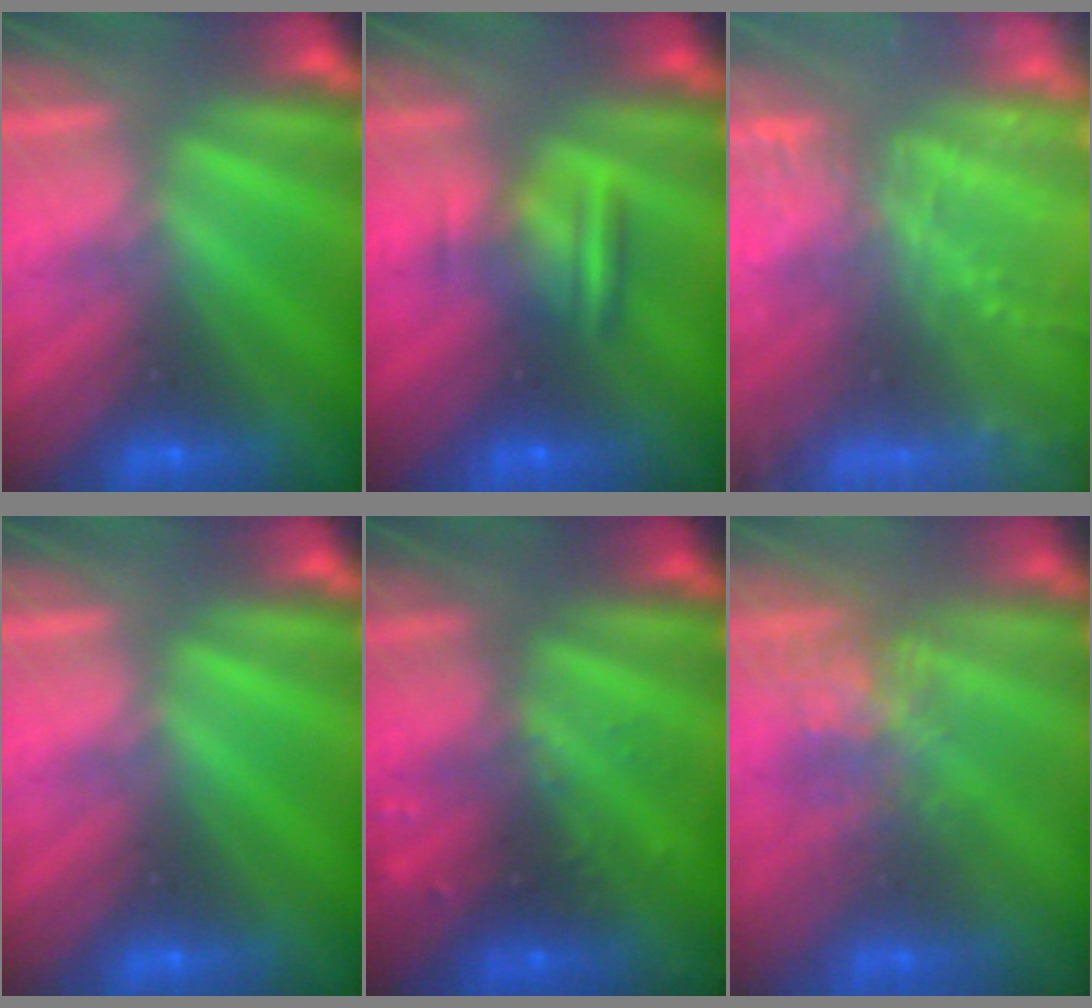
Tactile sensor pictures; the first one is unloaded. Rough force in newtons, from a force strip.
{"total": 8.2}
{"total": 7.8}
{"total": 0.0}
{"total": 2.7}
{"total": 3.7}